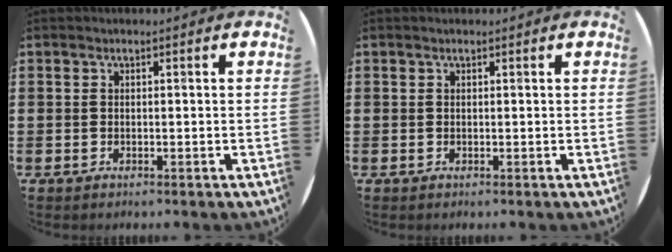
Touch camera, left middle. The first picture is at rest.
{"total": 0.0}